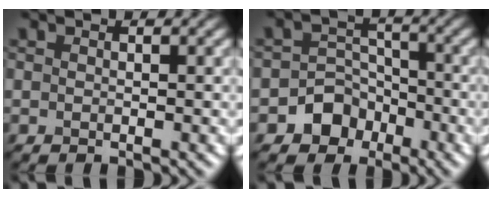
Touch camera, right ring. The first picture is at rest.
{"total": 4.4, "force": [-2.4, 3.5, 1.0], "torque": [0.018, 0.008, -0.052]}